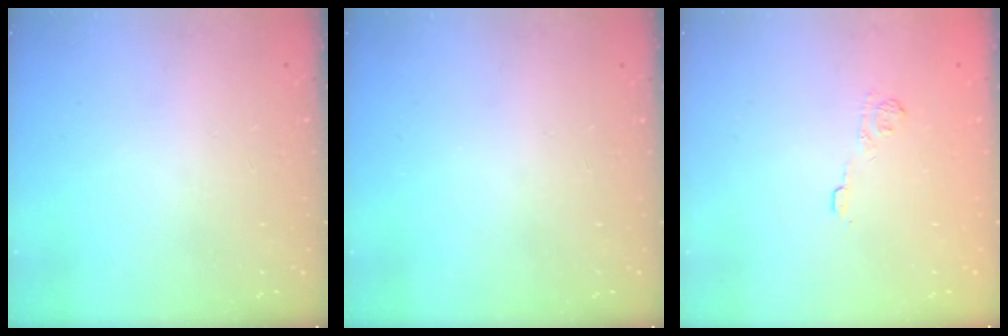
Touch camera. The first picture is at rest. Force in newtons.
{"total": 0.0}
{"total": 3.9, "press": 3.7, "slide": 1.4}